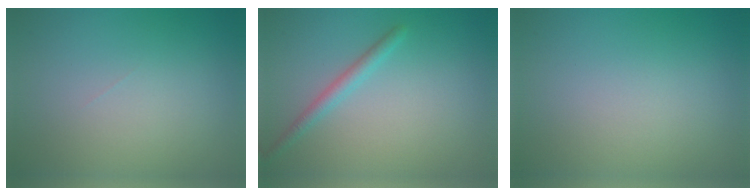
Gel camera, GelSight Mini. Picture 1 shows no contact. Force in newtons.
{"total": 1.8, "press": 1.8, "slide": 0.0}
{"total": 0.0}